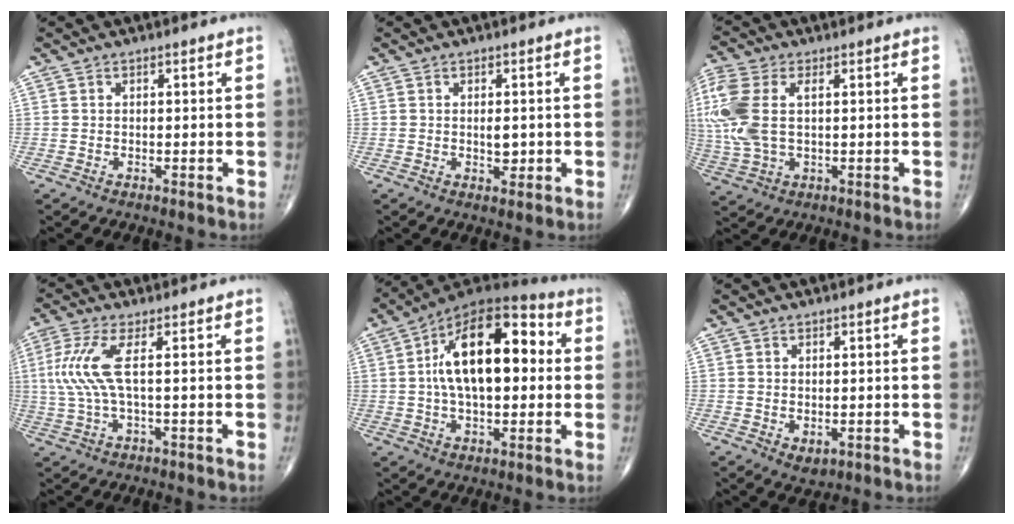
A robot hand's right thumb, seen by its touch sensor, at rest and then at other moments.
{"total": 2.6, "force": [-0.1, 1.4, 2.1], "torque": [-0.026, -0.003, 0.001]}
{"total": 13.1, "force": [2.0, 7.3, 10.6], "torque": [-0.285, 0.015, 0.042]}
{"total": 7.6, "force": [1.0, 1.5, 7.3], "torque": [-0.208, 0.006, 0.019]}
{"total": 20.4, "force": [2.5, 10.4, 17.3], "torque": [-0.263, 0.030, 0.029]}
{"total": 2.3, "force": [-0.3, 1.6, 1.6], "torque": [-0.020, -0.005, 0.005]}